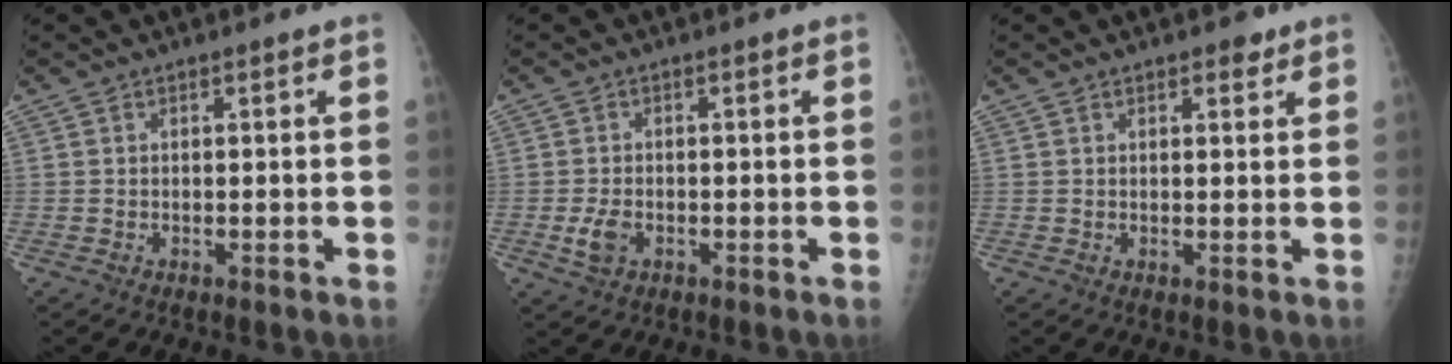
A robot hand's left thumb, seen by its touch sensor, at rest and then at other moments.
{"total": 3.2, "force": [-1.0, 2.1, 2.3], "torque": [-0.046, -0.001, -0.017]}
{"total": 2.4, "force": [1.6, 1.2, 1.3], "torque": [-0.005, -0.006, 0.019]}